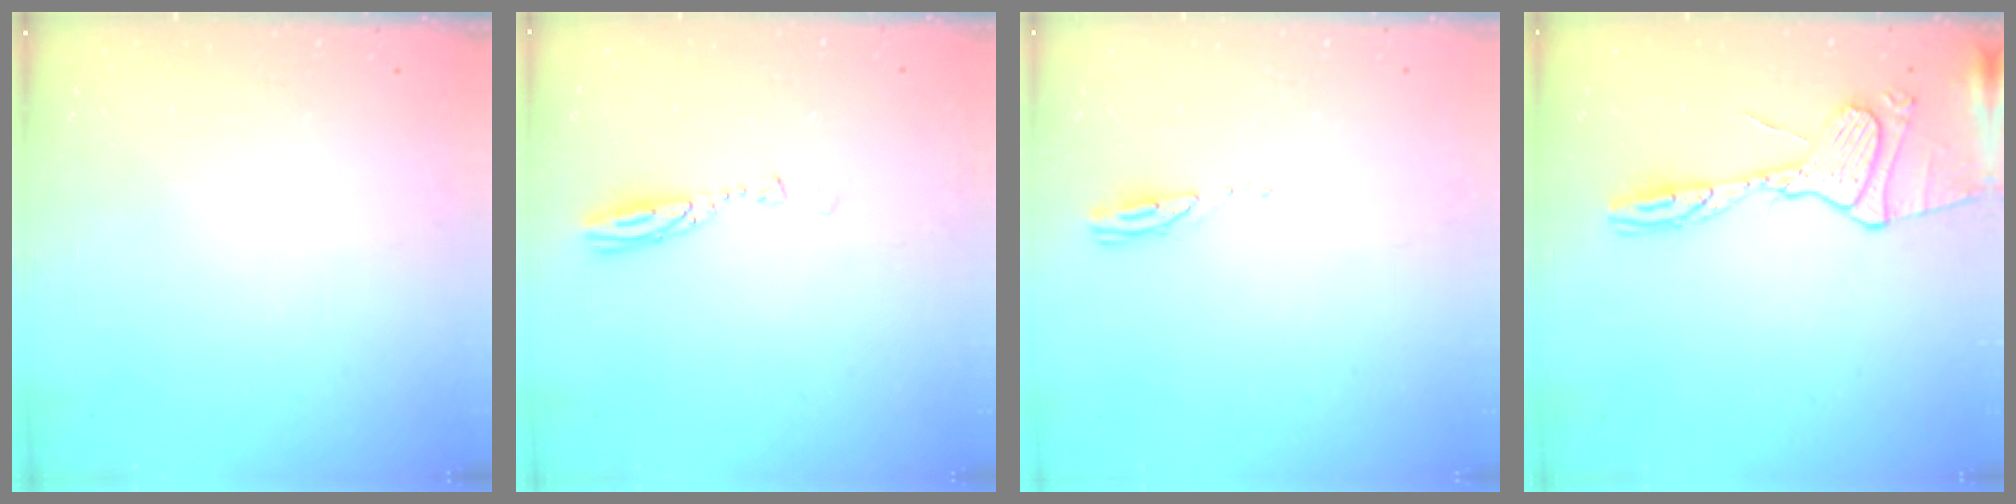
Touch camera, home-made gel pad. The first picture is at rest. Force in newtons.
{"total": 3.8, "press": 3.7, "slide": 0.2}
{"total": 3.7, "press": 3.6, "slide": 0.4}
{"total": 14.4, "press": 14.3, "slide": 1.2}